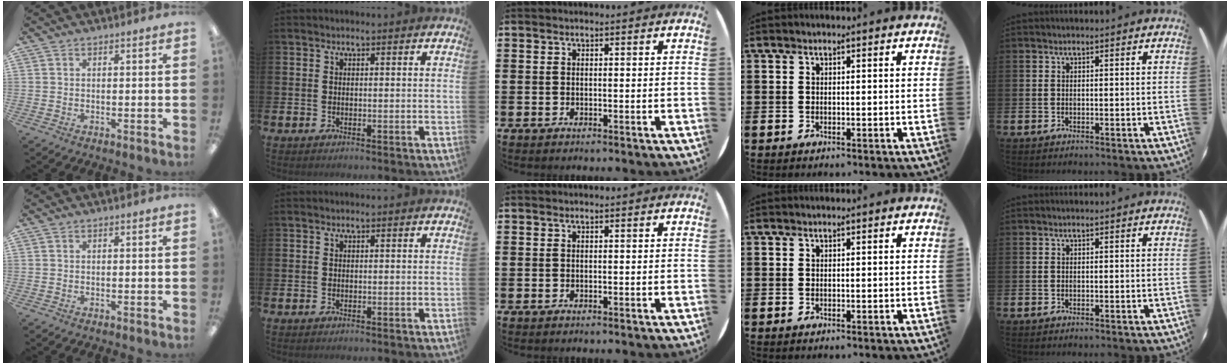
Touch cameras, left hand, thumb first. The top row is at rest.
{}